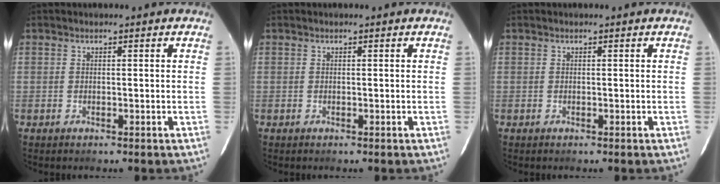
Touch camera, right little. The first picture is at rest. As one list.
[{"total": 0.0}, {"total": 0.0}]